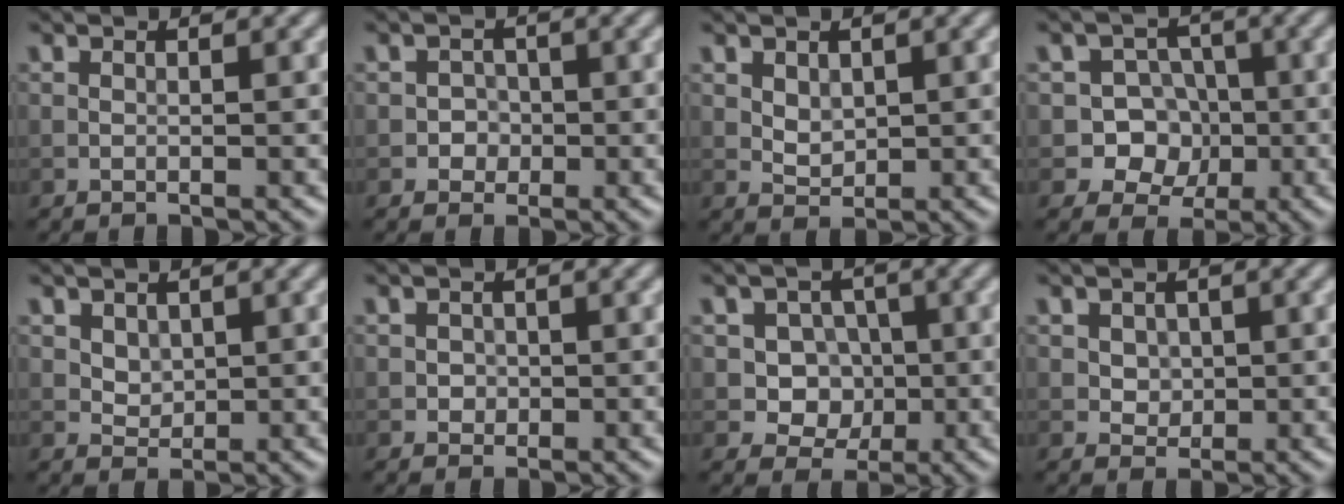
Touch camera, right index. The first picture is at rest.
{"total": 1.7, "force": [-0.4, 1.6, 0.3], "torque": [0.017, 0.000, -0.012]}
{"total": 1.6, "force": [0.6, 1.2, 0.9], "torque": [-0.018, -0.004, 0.016]}
{"total": 5.5, "force": [-1.0, 5.1, 1.7], "torque": [-0.008, 0.020, -0.038]}
{"total": 1.8, "force": [0.7, 1.4, 0.8], "torque": [-0.018, -0.007, 0.024]}
{"total": 1.0, "force": [0.0, 1.0, 0.2], "torque": [0.004, -0.002, 0.000]}
{"total": 4.6, "force": [0.0, 4.1, 2.1], "torque": [-0.012, 0.004, -0.016]}
{"total": 2.1, "force": [0.6, 1.8, 1.0], "torque": [-0.021, 0.001, 0.020]}